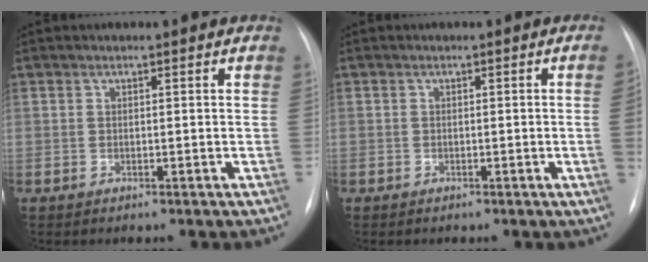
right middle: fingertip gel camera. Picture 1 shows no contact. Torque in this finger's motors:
{"motor_torque": [1.42, -0.72, 0.10, -0.21]}